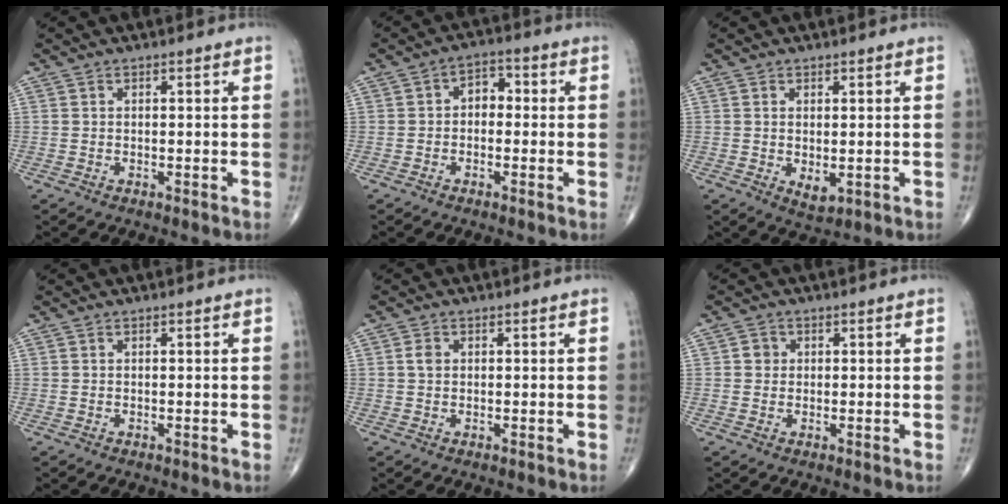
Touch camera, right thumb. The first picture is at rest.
{"total": 4.1, "force": [-0.3, 2.9, 2.8], "torque": [-0.022, 0.018, -0.018]}
{"total": 3.1, "force": [-0.3, 1.6, 2.6], "torque": [-0.034, -0.009, 0.004]}
{"total": 0.0}
{"total": 1.6, "force": [0.3, 1.2, 1.0], "torque": [-0.017, 0.002, 0.005]}
{"total": 1.8, "force": [0.2, 1.7, 0.6], "torque": [0.000, 0.002, 0.001]}